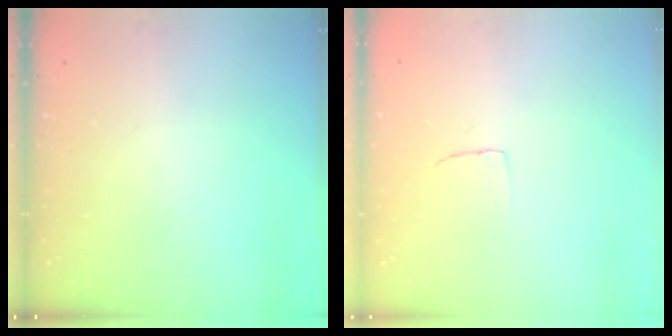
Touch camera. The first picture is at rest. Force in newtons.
{"total": 2.4, "press": 2.4, "slide": 0.1}